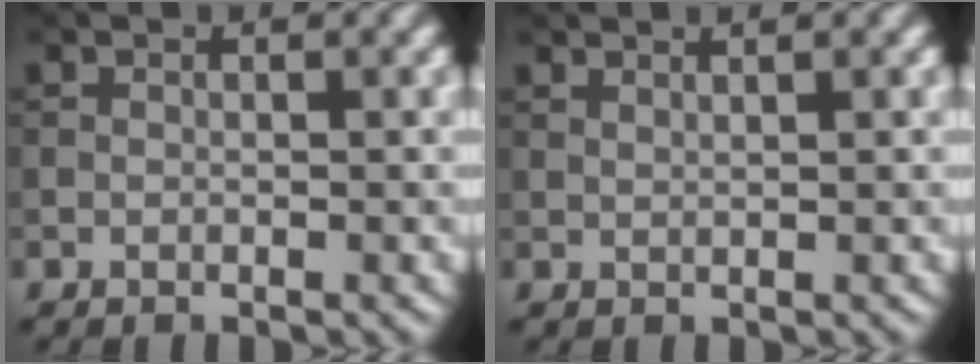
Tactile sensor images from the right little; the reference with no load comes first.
{"total": 1.6, "force": [1.2, 0.5, 0.9], "torque": [-0.004, -0.002, 0.006]}